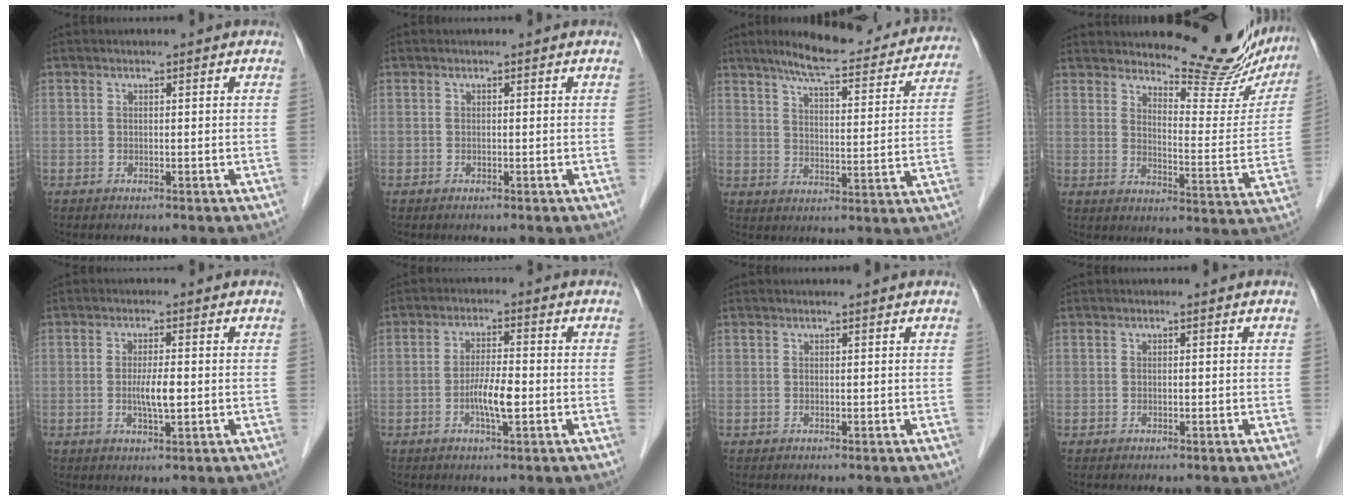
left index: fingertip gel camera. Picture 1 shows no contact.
{"total": 0.0}
{"total": 19.4, "force": [16.8, 3.7, 9.0], "torque": [-0.117, 0.004, 0.216]}
{"total": 17.1, "force": [15.4, 3.7, 6.4], "torque": [-0.071, -0.054, 0.182]}
{"total": 3.6, "force": [-0.4, 0.5, 3.6], "torque": [-0.071, -0.005, -0.007]}
{"total": 4.6, "force": [-1.4, 0.6, 4.3], "torque": [-0.085, -0.002, -0.026]}
{"total": 0.8, "force": [0.7, 0.0, 0.3], "torque": [-0.009, 0.008, 0.011]}
{"total": 0.0}